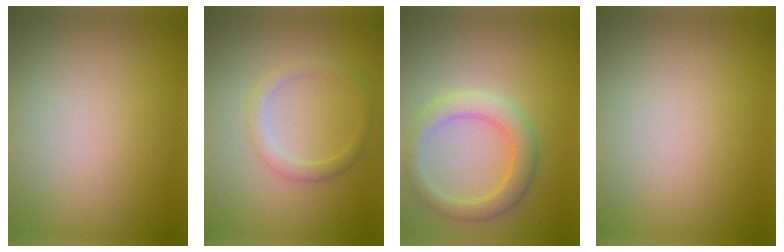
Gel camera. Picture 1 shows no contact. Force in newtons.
{"total": 1.7, "press": 1.7, "slide": 0.0}
{"total": 3.4, "press": 3.4, "slide": 0.1}
{"total": 0.0}